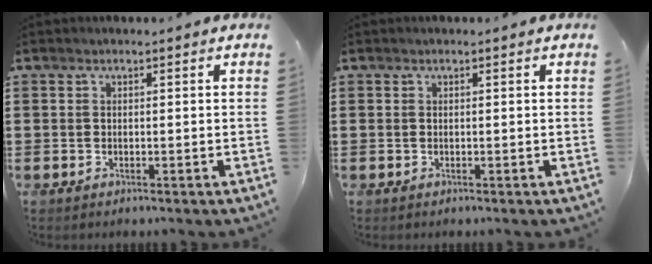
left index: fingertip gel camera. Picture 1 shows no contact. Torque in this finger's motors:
{"motor_torque": [0.00, 0.00, 0.00, 0.00]}